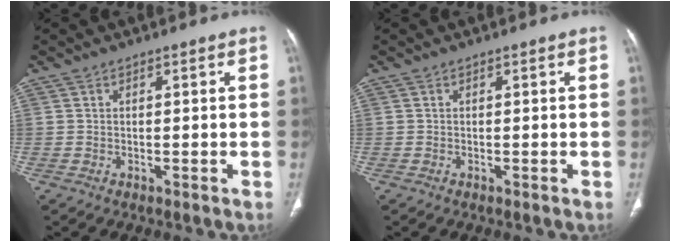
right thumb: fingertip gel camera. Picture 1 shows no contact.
{"total": 0.0}